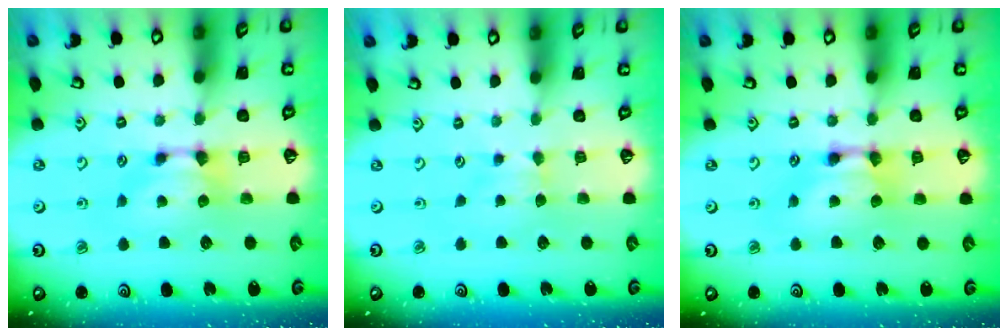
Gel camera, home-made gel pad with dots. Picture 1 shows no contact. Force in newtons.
{"total": 2.0, "press": 1.9, "slide": 0.5}
{"total": 2.0, "press": 2.0, "slide": 0.1}